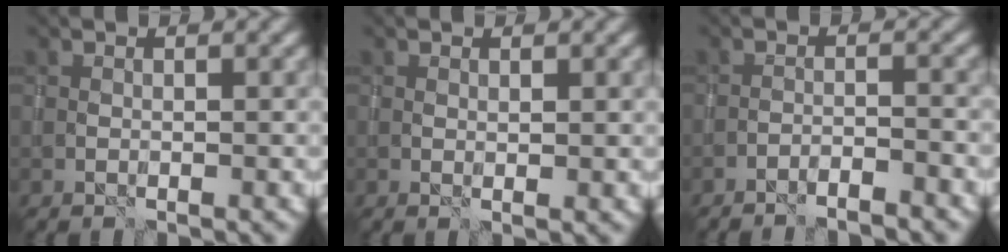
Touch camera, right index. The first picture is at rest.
{"total": 0.6, "force": [0.3, 0.1, 0.6], "torque": [-0.008, -0.001, 0.005]}
{"total": 2.6, "force": [-2.3, 0.2, 1.1], "torque": [-0.016, 0.007, -0.040]}